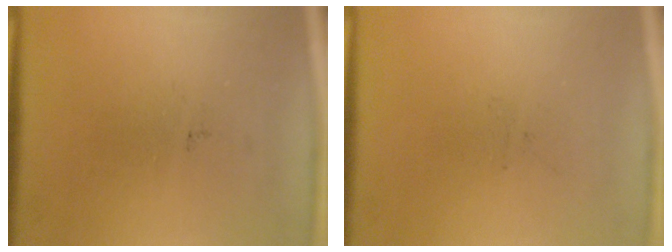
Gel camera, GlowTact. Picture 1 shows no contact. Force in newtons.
{"total": 0.0}